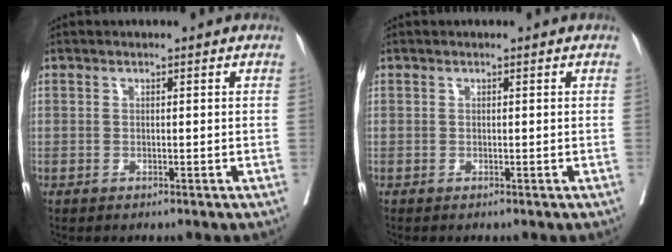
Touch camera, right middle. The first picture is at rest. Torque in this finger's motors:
{"motor_torque": [0.00, -0.01, -0.01, 0.00]}